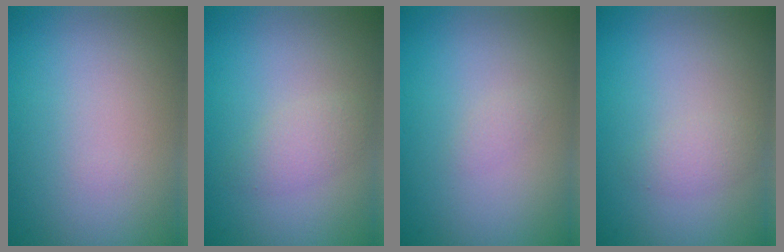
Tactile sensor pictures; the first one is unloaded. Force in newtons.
{"total": 1.9, "press": 1.9, "slide": 0.1}
{"total": 0.7, "press": 0.7, "slide": 0.1}
{"total": 1.3, "press": 1.3, "slide": 0.1}